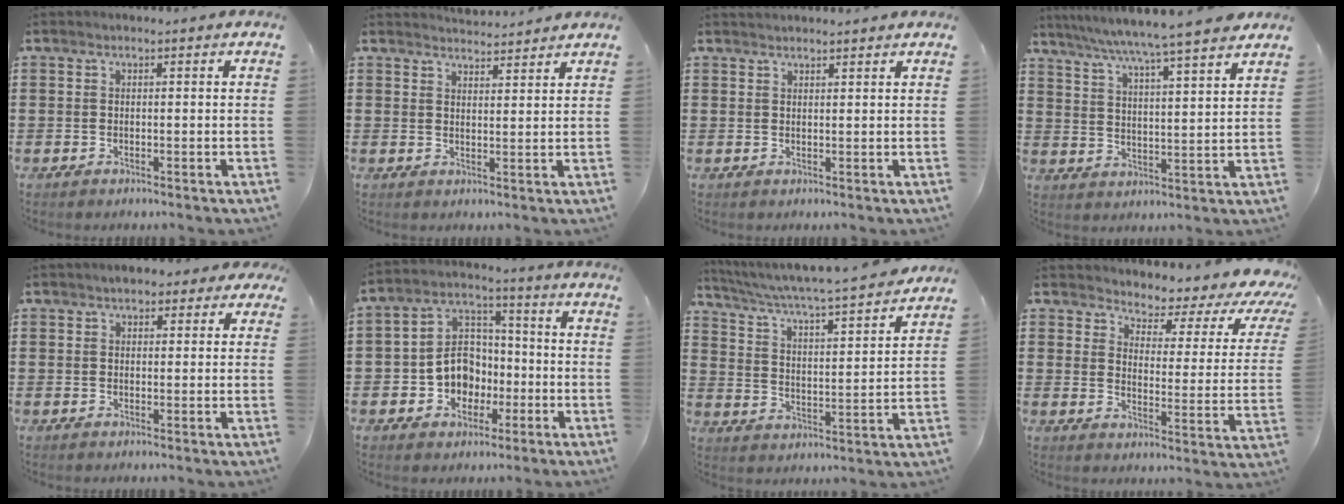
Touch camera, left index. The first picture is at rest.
{"total": 2.9, "force": [2.9, 0.1, -0.2], "torque": [-0.004, -0.010, 0.056]}
{"total": 1.3, "force": [1.3, 0.1, 0.0], "torque": [-0.003, 0.001, 0.025]}
{"total": 6.5, "force": [5.8, -1.1, 2.8], "torque": [-0.078, -0.041, 0.093]}
{"total": 2.9, "force": [2.2, 1.4, 1.3], "torque": [-0.025, 0.007, 0.037]}
{"total": 7.8, "force": [-2.0, 6.9, 3.0], "torque": [-0.068, 0.016, -0.036]}
{"total": 4.4, "force": [4.0, -0.1, 1.8], "torque": [-0.057, -0.037, 0.057]}
{"total": 3.1, "force": [2.7, 1.1, 1.2], "torque": [-0.037, -0.029, 0.033]}